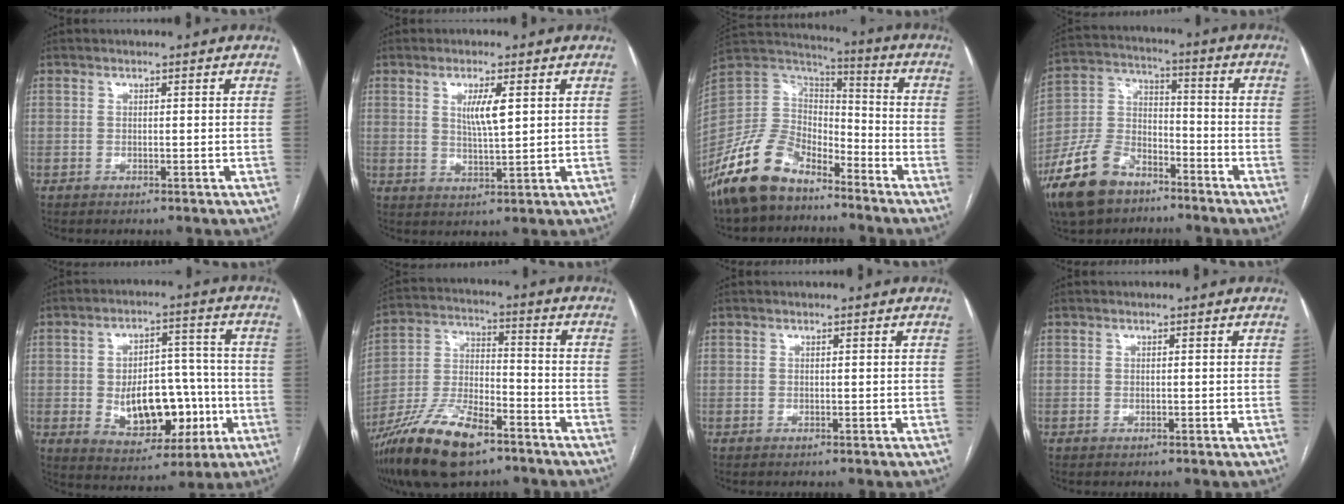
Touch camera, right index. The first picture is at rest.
{"total": 4.6, "force": [1.5, 0.6, 4.3], "torque": [-0.079, -0.004, 0.028]}
{"total": 14.1, "force": [-10.6, 7.1, 6.0], "torque": [-0.135, 0.030, -0.205]}
{"total": 13.8, "force": [-9.2, 7.6, 6.8], "torque": [-0.157, 0.008, -0.172]}
{"total": 13.8, "force": [-2.7, 8.1, 10.9], "torque": [-0.168, 0.019, -0.026]}
{"total": 16.1, "force": [-10.8, 5.1, 10.8], "torque": [-0.224, -0.008, -0.198]}
{"total": 0.0}
{"total": 0.0}